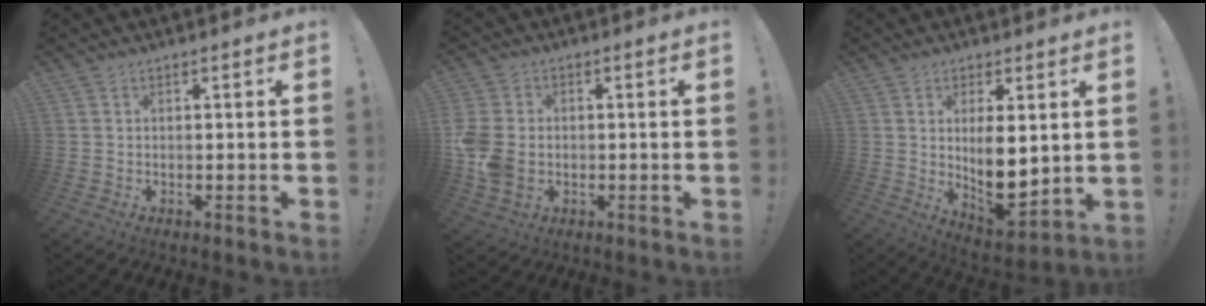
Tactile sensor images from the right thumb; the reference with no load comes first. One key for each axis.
{"total": 10.4, "fx": -1.2, "fy": 7.7, "fz": 6.9, "tx": -0.152, "ty": 0.001, "tz": -0.017}
{"total": 10.5, "fx": 1.5, "fy": 5.1, "fz": 9.1, "tx": -0.139, "ty": -0.035, "tz": 0.034}